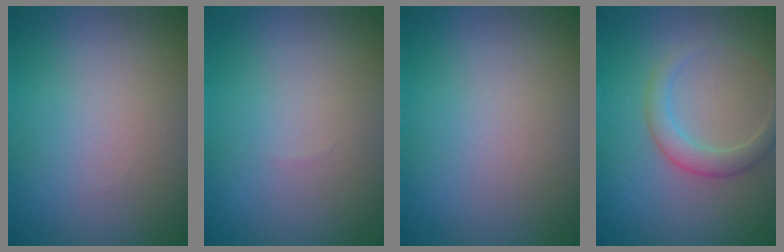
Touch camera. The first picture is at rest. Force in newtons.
{"total": 0.0}
{"total": 0.0}
{"total": 2.4, "press": 2.4, "slide": 0.2}